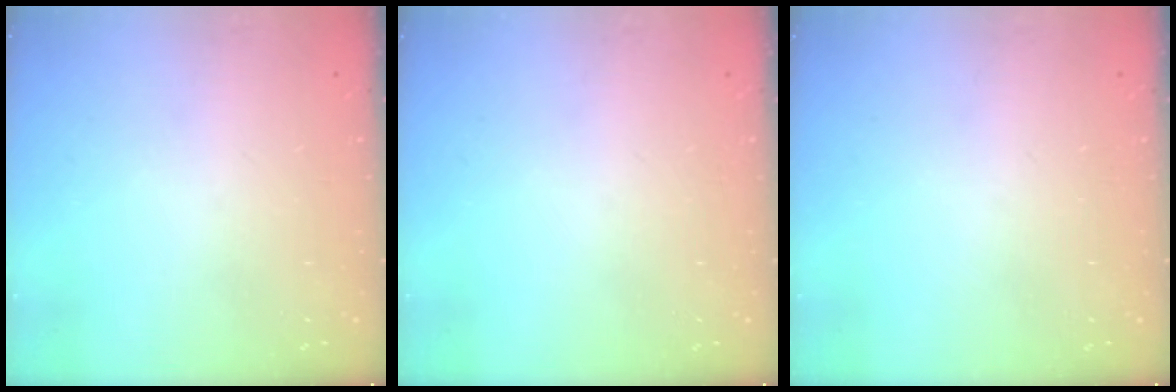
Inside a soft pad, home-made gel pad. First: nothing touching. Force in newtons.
{"total": 0.0}
{"total": 0.0}